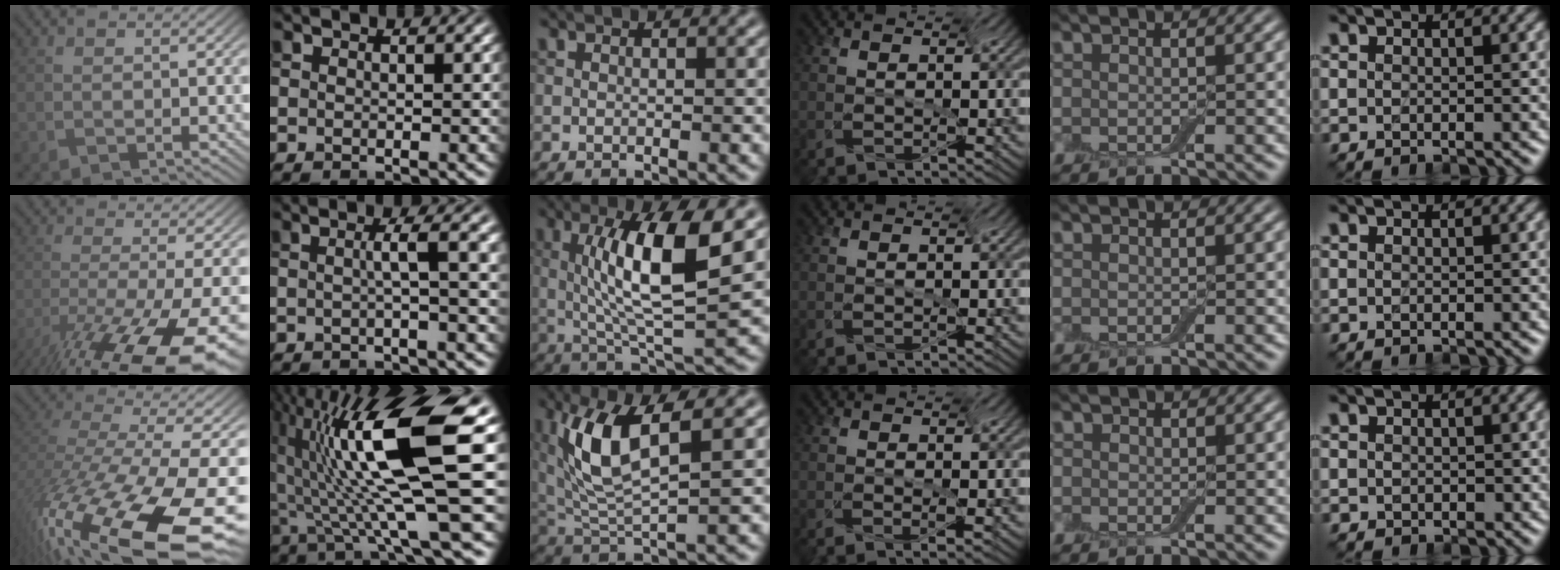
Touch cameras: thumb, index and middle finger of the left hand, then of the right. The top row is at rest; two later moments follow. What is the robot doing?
{"motion": "screw", "object": "jar lid"}